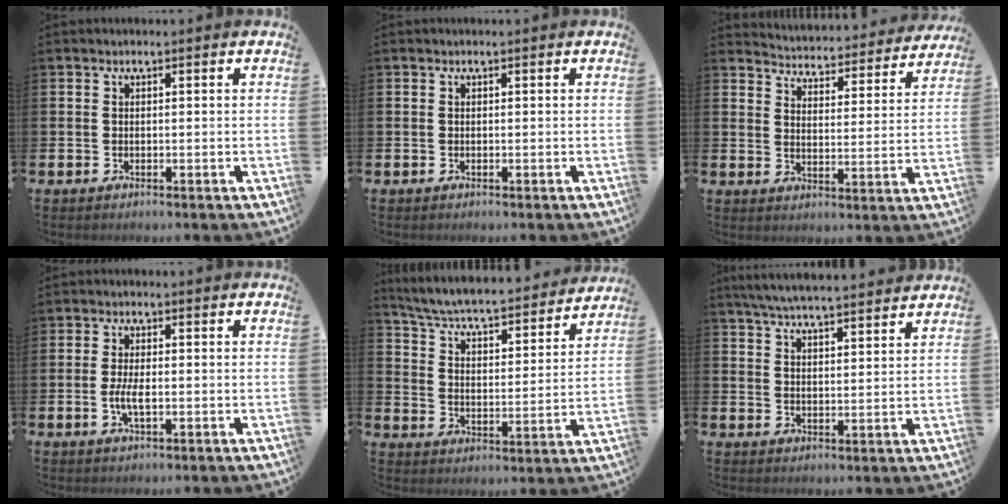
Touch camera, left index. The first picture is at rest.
{"total": 0.0}
{"total": 4.2, "force": [4.2, 0.6, 0.2], "torque": [-0.024, -0.041, 0.067]}
{"total": 3.2, "force": [-0.5, 1.2, 2.9], "torque": [-0.052, -0.004, -0.014]}
{"total": 6.2, "force": [5.9, 0.6, 2.0], "torque": [-0.072, -0.048, 0.095]}
{"total": 5.7, "force": [5.6, 0.1, 1.2], "torque": [-0.041, -0.028, 0.101]}